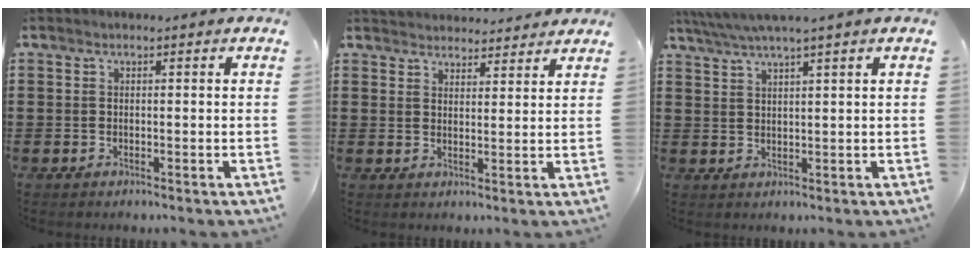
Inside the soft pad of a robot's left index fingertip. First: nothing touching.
{"total": 3.1, "force": [3.0, 0.5, -0.4], "torque": [-0.003, -0.010, 0.057]}
{"total": 3.1, "force": [2.6, -0.5, 1.7], "torque": [-0.038, -0.005, 0.045]}